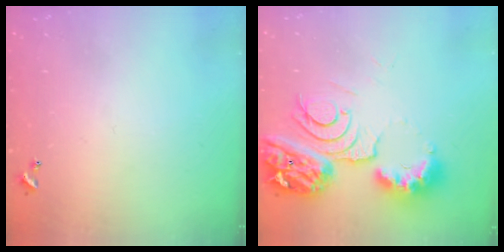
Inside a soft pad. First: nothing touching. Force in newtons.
{"total": 14.1, "press": 14.1, "slide": 1.5}